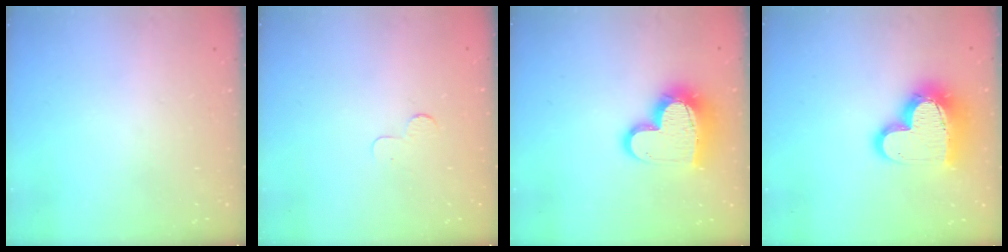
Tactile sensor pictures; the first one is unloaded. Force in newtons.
{"total": 2.5, "press": 2.5, "slide": 0.2}
{"total": 16.5, "press": 16.5, "slide": 0.5}
{"total": 17.4, "press": 17.4, "slide": 1.3}